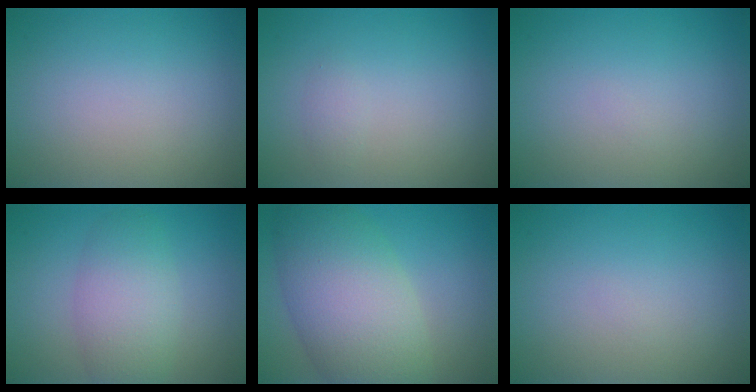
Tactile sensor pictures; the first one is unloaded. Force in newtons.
{"total": 0.8, "press": 0.8, "slide": 0.0}
{"total": 0.0}
{"total": 4.6, "press": 4.6, "slide": 0.3}
{"total": 8.9, "press": 8.9, "slide": 0.5}
{"total": 0.0}